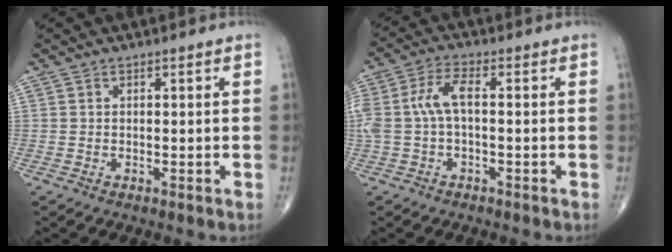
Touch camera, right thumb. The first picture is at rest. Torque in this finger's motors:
{"motor_torque": [0.24, 0.14, 1.14, 0.14, 0.22]}